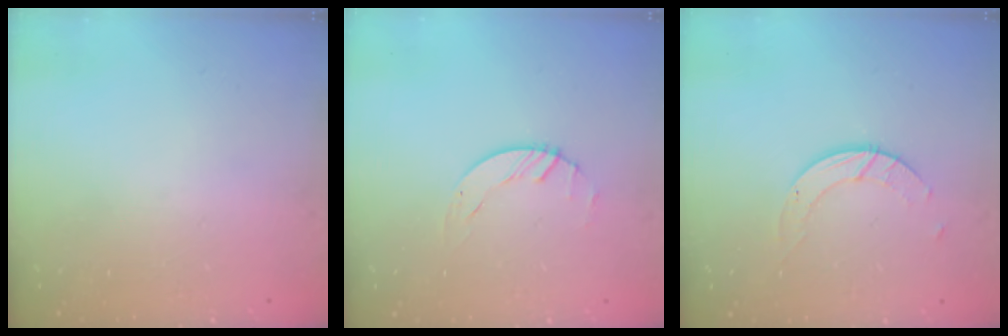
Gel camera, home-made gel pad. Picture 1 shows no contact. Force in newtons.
{"total": 0.8, "press": 0.8, "slide": 0.2}
{"total": 3.0, "press": 3.0, "slide": 0.3}